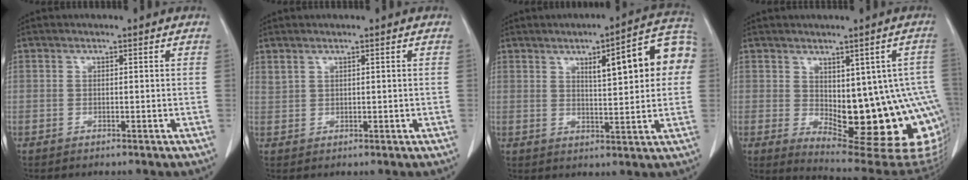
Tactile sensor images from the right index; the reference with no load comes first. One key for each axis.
{"total": 1.4, "fx": 1.2, "fy": 0.6, "fz": 0.4, "tx": -0.010, "ty": 0.005, "tz": 0.032}
{"total": 12.4, "fx": 3.2, "fy": 2.6, "fz": 11.7, "tx": -0.150, "ty": 0.030, "tz": 0.038}
{"total": 18.1, "fx": -2.9, "fy": 7.2, "fz": 16.4, "tx": -0.139, "ty": 0.011, "tz": -0.011}